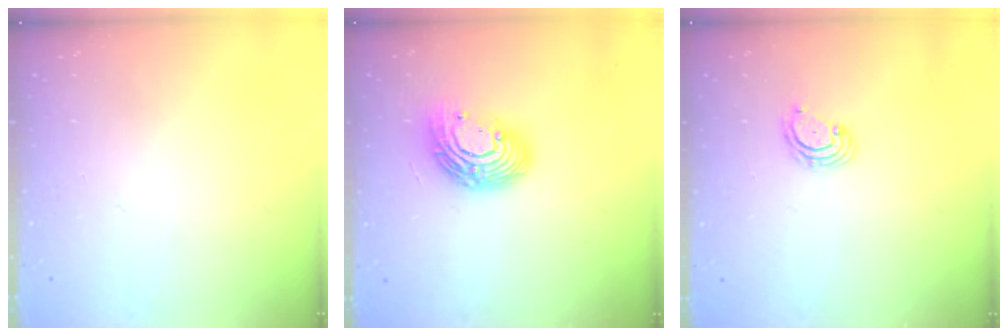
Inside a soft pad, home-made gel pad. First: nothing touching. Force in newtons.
{"total": 13.9, "press": 13.8, "slide": 1.1}
{"total": 3.3, "press": 3.3, "slide": 0.4}